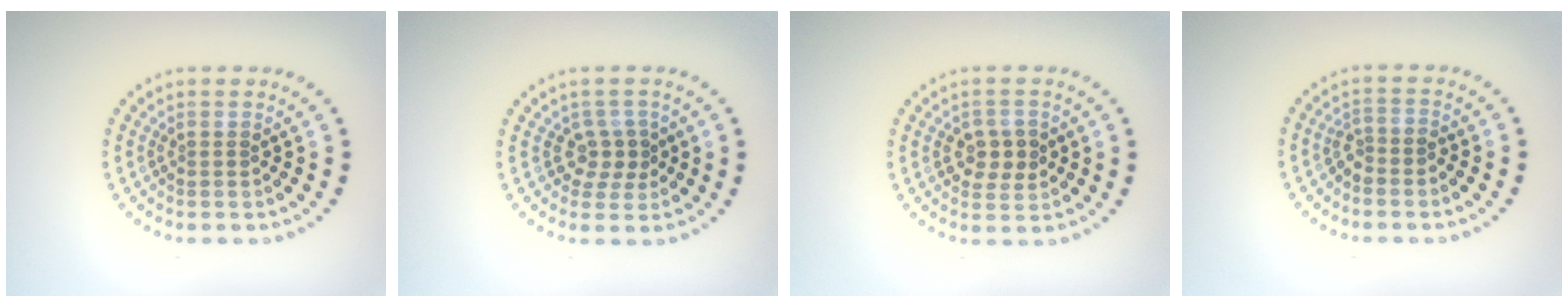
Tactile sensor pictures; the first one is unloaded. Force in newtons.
{"total": 1.9, "press": 1.6, "slide": 1.1}
{"total": 2.8, "press": 2.8, "slide": 0.3}
{"total": 1.4, "press": 1.1, "slide": 0.9}